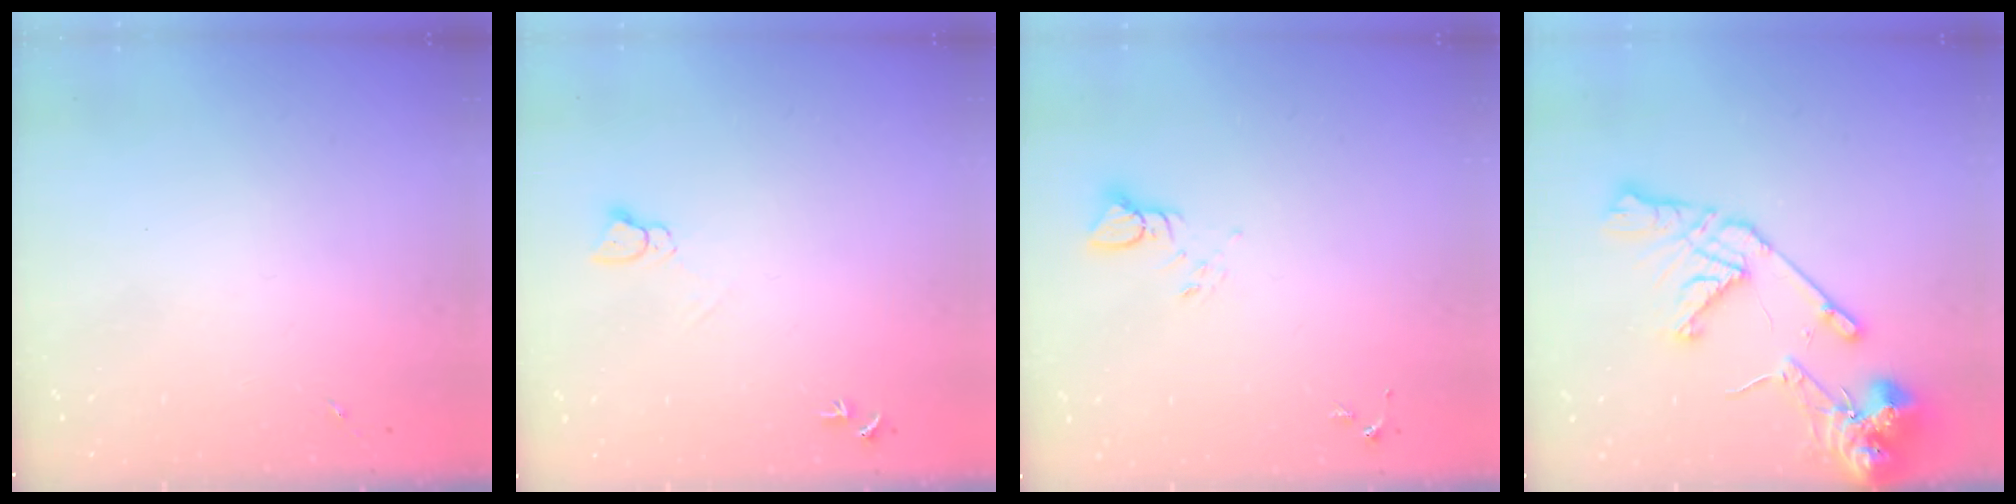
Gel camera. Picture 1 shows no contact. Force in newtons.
{"total": 4.4, "press": 4.4, "slide": 0.4}
{"total": 4.0, "press": 4.0, "slide": 0.3}
{"total": 16.2, "press": 16.0, "slide": 2.5}